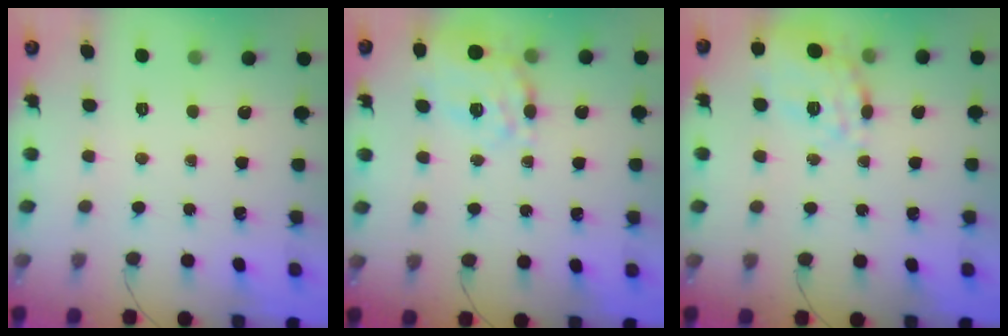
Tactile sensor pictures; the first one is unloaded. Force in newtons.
{"total": 13.0, "press": 12.3, "slide": 4.2}
{"total": 19.3, "press": 19.3, "slide": 0.5}